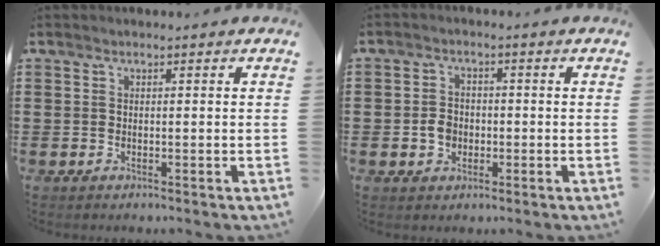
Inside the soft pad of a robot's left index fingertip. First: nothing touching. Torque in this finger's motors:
{"motor_torque": [0.14, 0.10, 0.08, 0.04]}